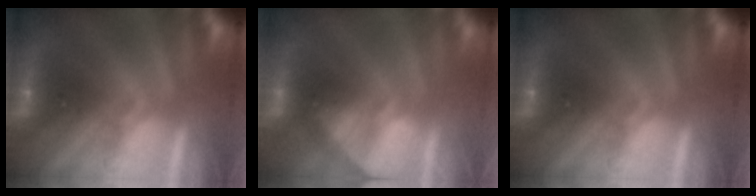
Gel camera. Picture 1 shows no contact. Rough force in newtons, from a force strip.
{"total": 5.1}
{"total": 0.0}